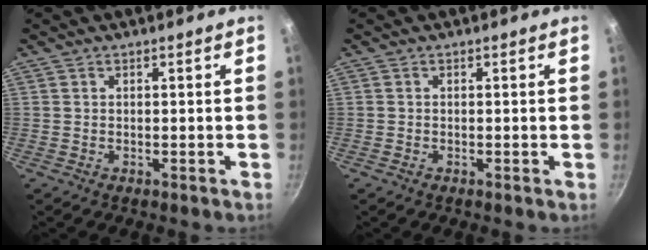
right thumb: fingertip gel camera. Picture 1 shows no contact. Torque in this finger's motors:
{"motor_torque": [0.18, -0.27, 0.29, -0.13, 0.02]}